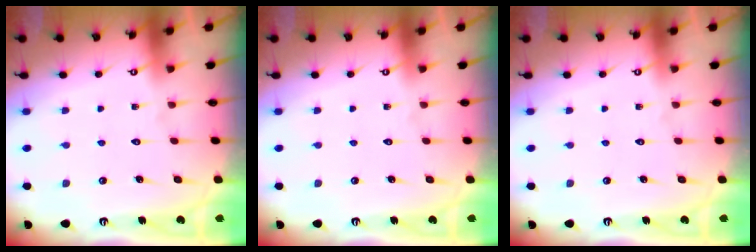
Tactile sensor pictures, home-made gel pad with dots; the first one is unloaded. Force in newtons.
{"total": 0.0}
{"total": 0.0}